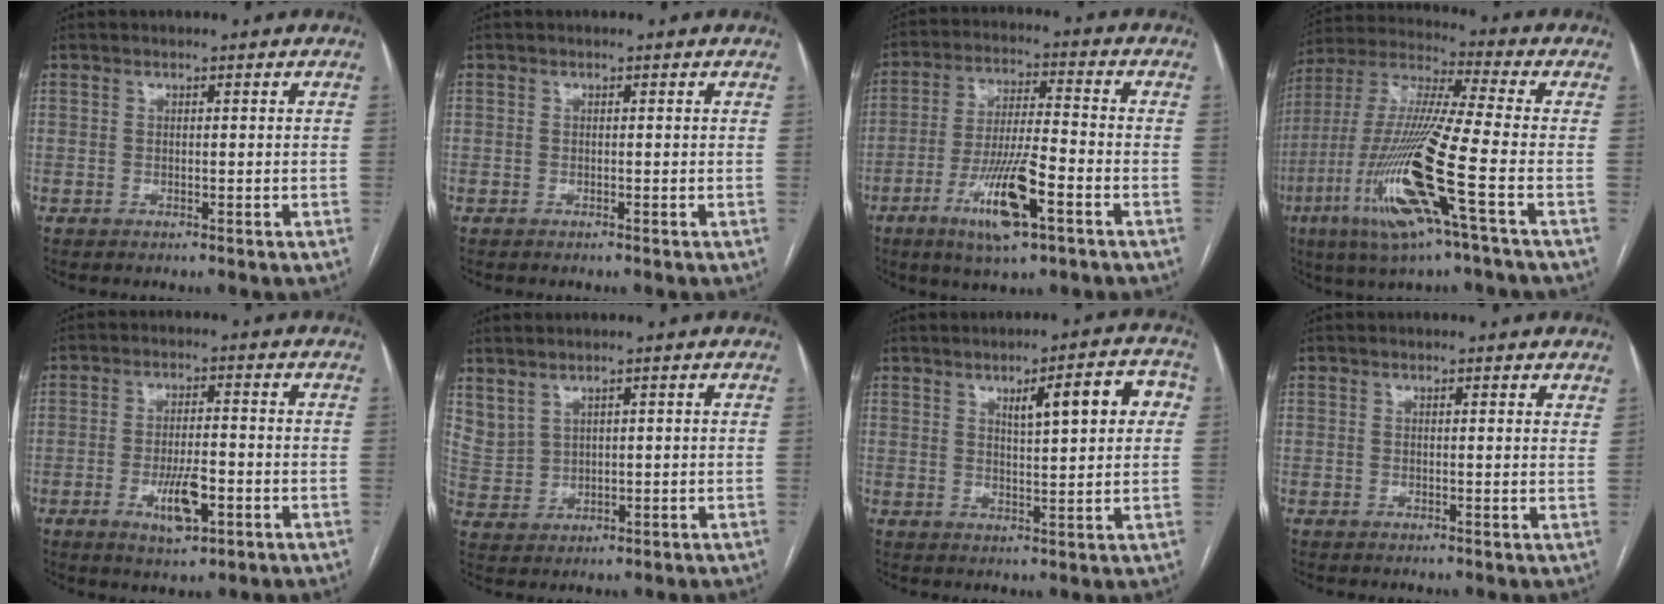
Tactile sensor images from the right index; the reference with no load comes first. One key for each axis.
{"total": 0.0}
{"total": 11.9, "fx": -5.5, "fy": 1.7, "fz": 10.4, "tx": -0.198, "ty": -0.013, "tz": -0.096}
{"total": 18.1, "fx": -6.7, "fy": 0.2, "fz": 16.8, "tx": -0.364, "ty": -0.021, "tz": -0.133}
{"total": 6.6, "fx": -2.4, "fy": 1.9, "fz": 5.8, "tx": -0.105, "ty": -0.006, "tz": -0.036}
{"total": 5.1, "fx": 3.9, "fy": 2.7, "fz": 2.0, "tx": -0.051, "ty": 0.003, "tz": 0.099}
{"total": 8.2, "fx": 2.6, "fy": 1.7, "fz": 7.6, "tx": -0.106, "ty": 0.019, "tz": 0.037}
{"total": 1.7, "fx": 1.5, "fy": 0.3, "fz": 0.8, "tx": -0.012, "ty": -0.002, "tz": 0.010}